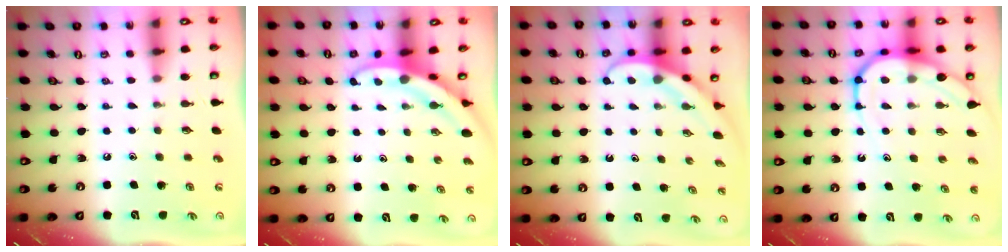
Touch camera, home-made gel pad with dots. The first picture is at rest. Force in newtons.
{"total": 3.2, "press": 3.2, "slide": 0.3}
{"total": 3.9, "press": 3.8, "slide": 0.3}
{"total": 10.2, "press": 10.2, "slide": 1.0}